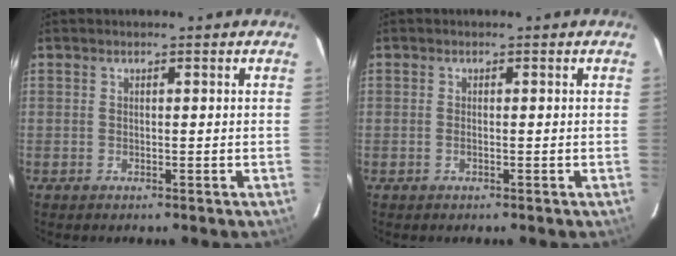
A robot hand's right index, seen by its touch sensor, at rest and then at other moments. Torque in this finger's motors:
{"motor_torque": [-0.10, 0.01, -0.04, -0.01]}